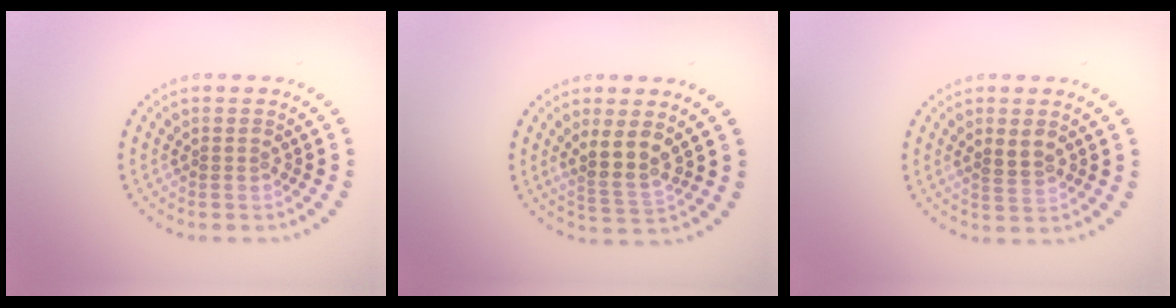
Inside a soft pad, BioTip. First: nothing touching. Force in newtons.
{"total": 3.1, "press": 2.6, "slide": 1.7}
{"total": 2.0, "press": 1.9, "slide": 0.4}